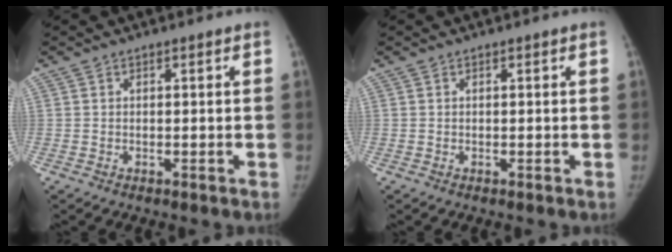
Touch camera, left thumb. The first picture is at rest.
{"total": 0.0}